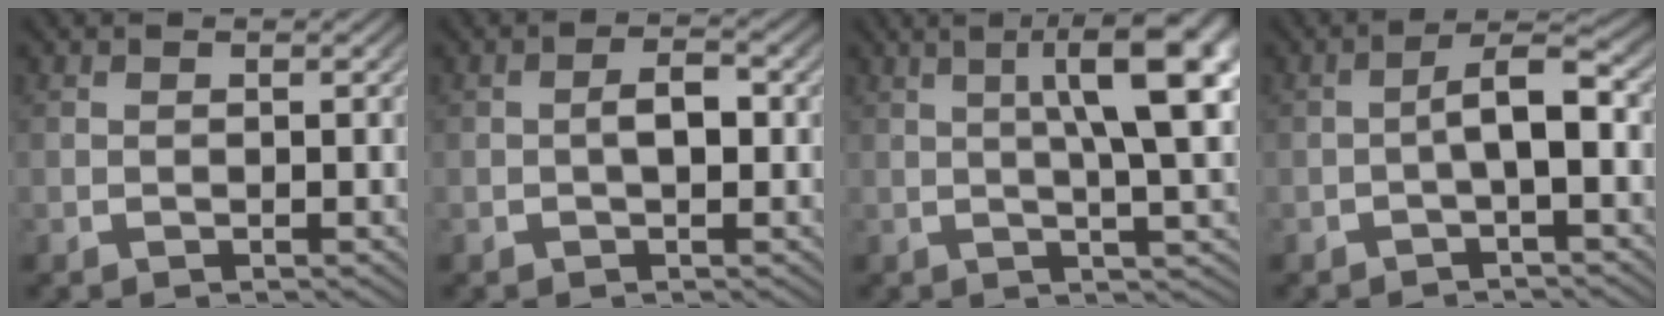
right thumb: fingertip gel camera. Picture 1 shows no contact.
{"total": 2.3, "force": [-0.1, 1.2, 2.0], "torque": [-0.035, 0.000, -0.001]}
{"total": 11.4, "force": [3.6, 4.6, 9.8], "torque": [-0.106, 0.015, 0.039]}
{"total": 4.3, "force": [-0.6, 1.8, 3.8], "torque": [-0.075, -0.004, -0.009]}